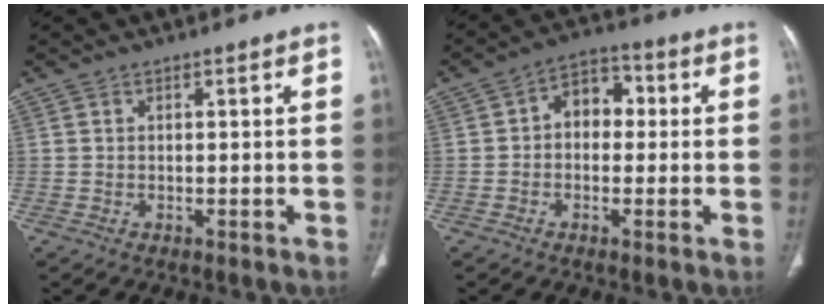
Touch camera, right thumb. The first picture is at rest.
{"total": 7.2, "force": [0.5, 5.2, 5.0], "torque": [-0.045, 0.025, -0.003]}